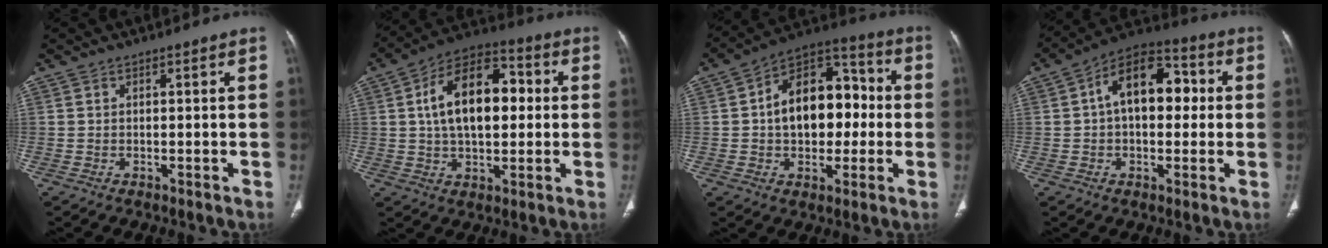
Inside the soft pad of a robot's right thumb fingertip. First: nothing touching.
{"total": 16.4, "force": [2.1, 9.6, 13.1], "torque": [-0.193, 0.024, 0.027]}
{"total": 17.3, "force": [0.3, 11.6, 12.8], "torque": [-0.148, 0.039, -0.003]}
{"total": 14.0, "force": [1.7, 8.7, 10.8], "torque": [-0.135, 0.036, 0.014]}